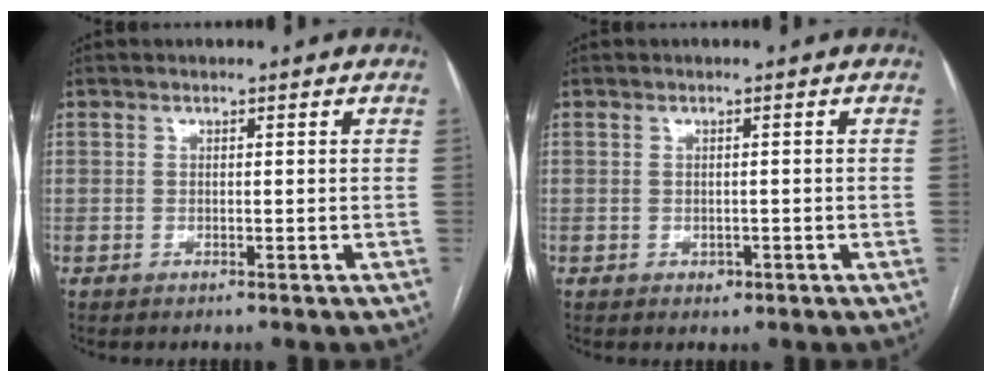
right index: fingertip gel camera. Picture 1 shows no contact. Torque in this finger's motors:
{"motor_torque": [-0.14, 0.09, 0.03, 0.01]}